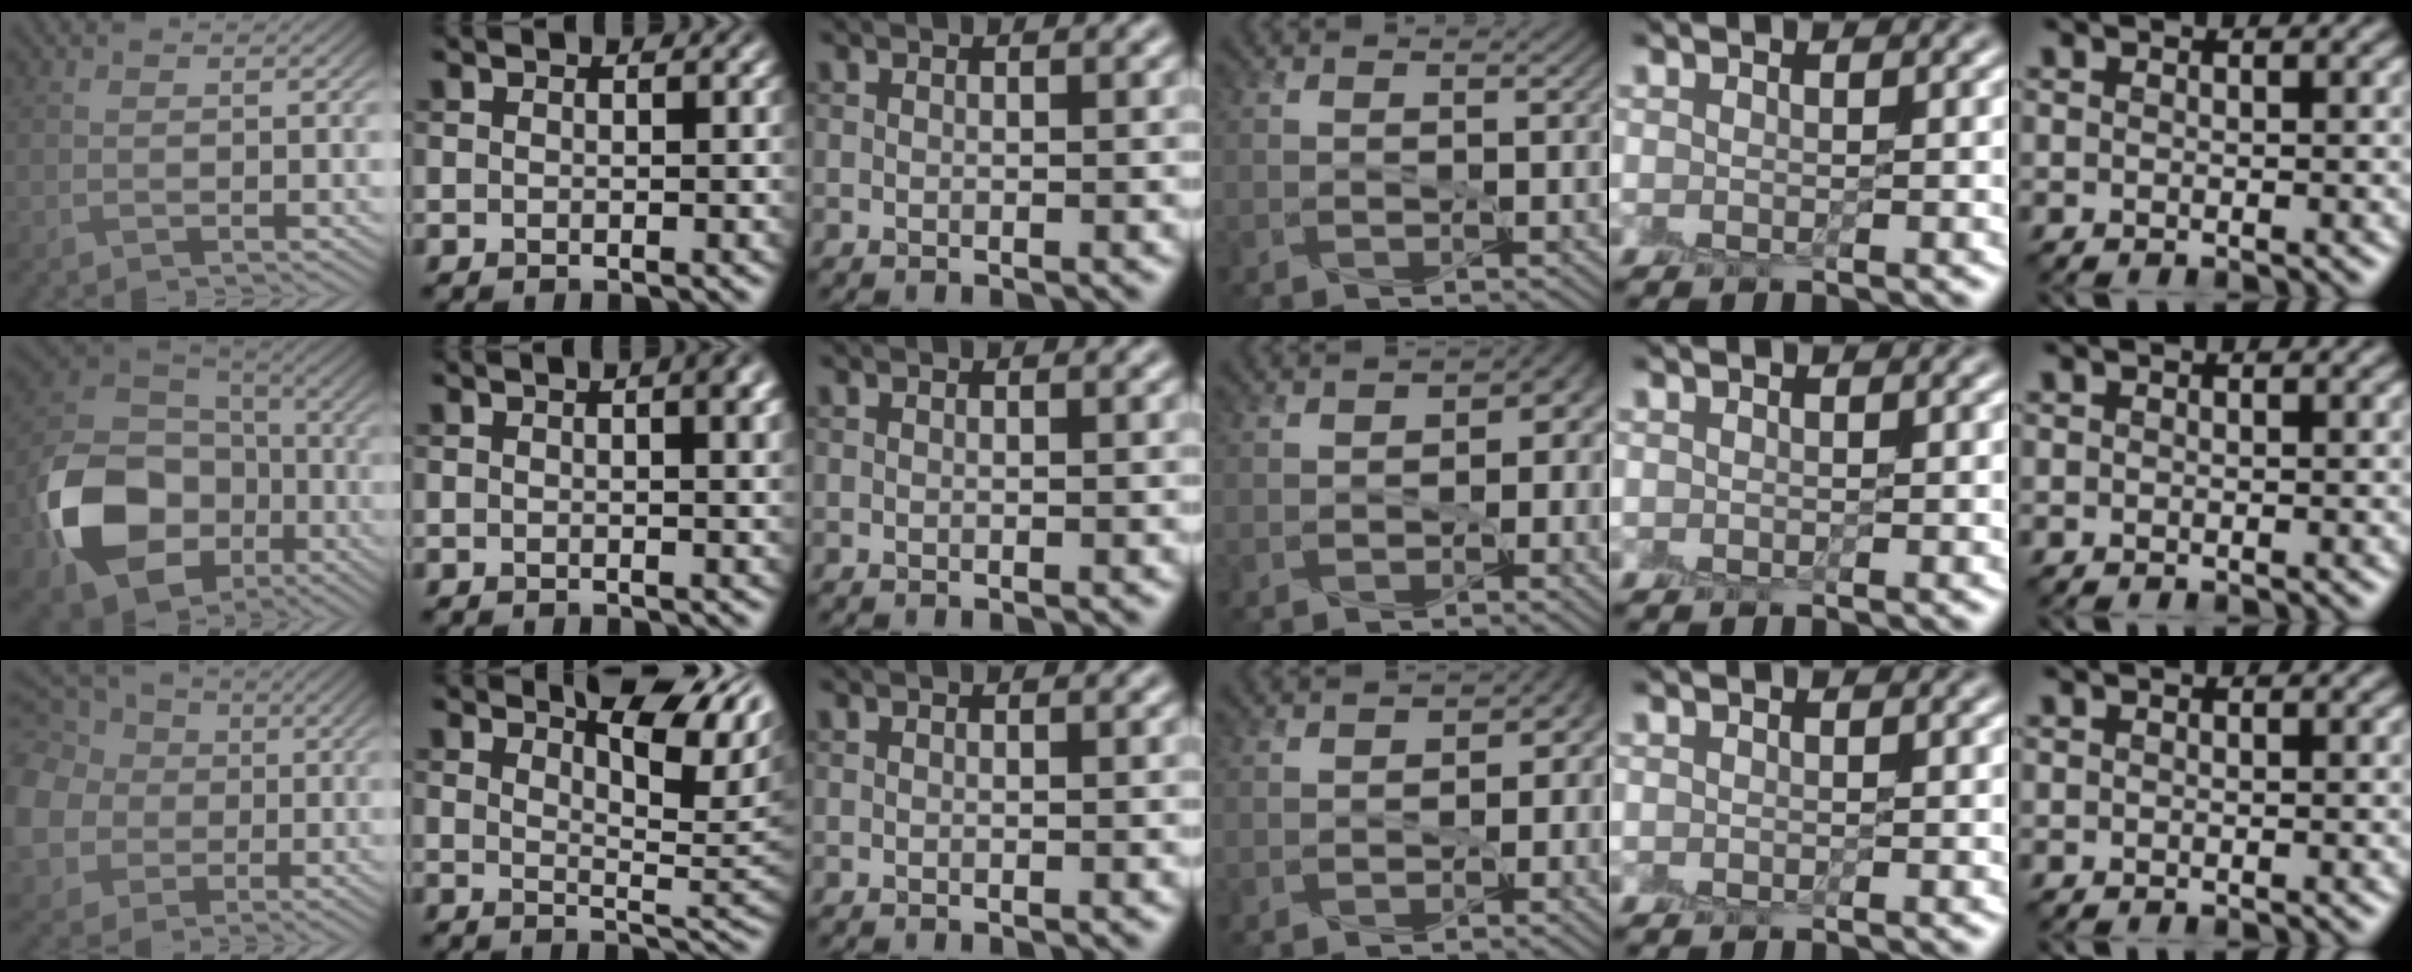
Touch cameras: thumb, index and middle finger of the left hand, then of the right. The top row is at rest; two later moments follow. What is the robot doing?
{"motion": "peel", "object": "lint roller sheet"}